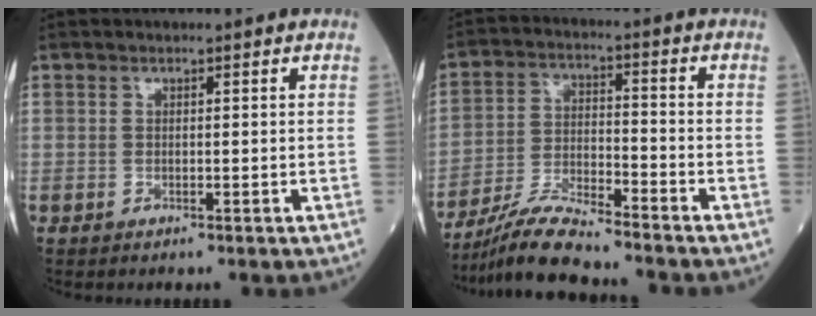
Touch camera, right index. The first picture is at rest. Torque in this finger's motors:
{"motor_torque": [0.06, 0.00, 0.23, 0.03]}